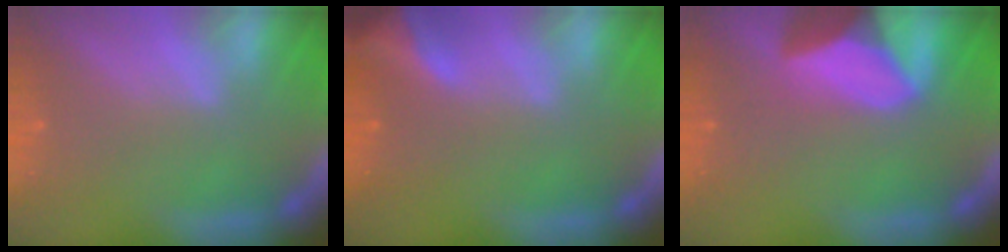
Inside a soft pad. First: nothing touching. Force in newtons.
{"total": 5.9}
{"total": 10.0}